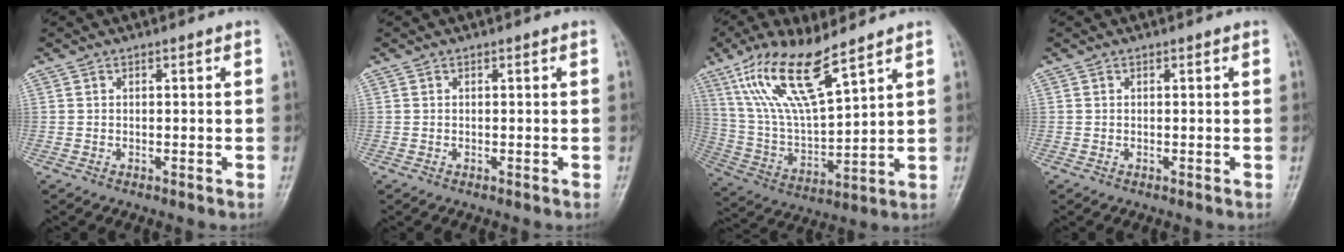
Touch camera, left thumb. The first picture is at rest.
{"total": 0.0}
{"total": 16.1, "force": [10.2, 4.4, 11.6], "torque": [-0.222, -0.044, 0.213]}
{"total": 0.0}